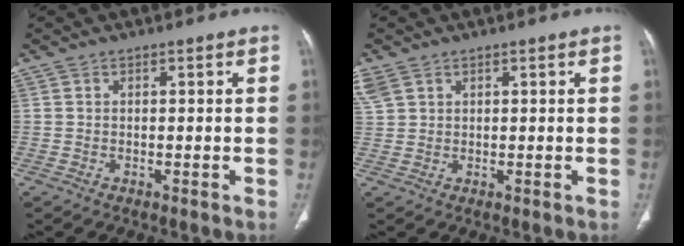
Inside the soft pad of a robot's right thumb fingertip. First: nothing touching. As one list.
[{"total": 4.7, "force": [2.7, 3.1, 2.2], "torque": [-0.063, 0.011, 0.069]}]